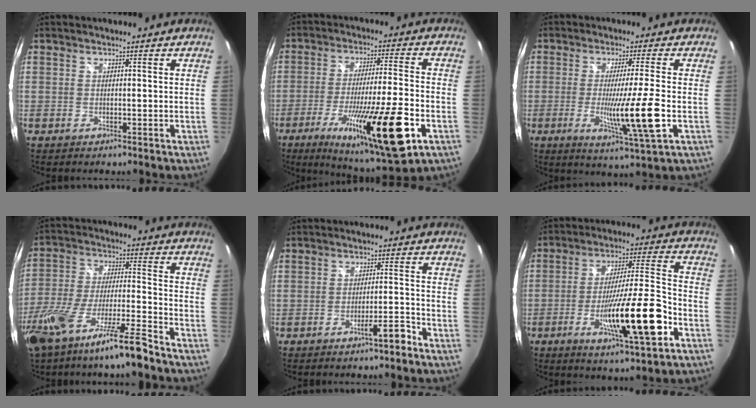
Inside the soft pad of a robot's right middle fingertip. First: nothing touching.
{"total": 21.9, "force": [-9.7, 2.9, 19.4], "torque": [-0.339, -0.050, -0.154]}
{"total": 10.7, "force": [-2.3, -1.4, 10.4], "torque": [-0.174, -0.030, -0.040]}
{"total": 17.6, "force": [-12.9, 1.0, 11.8], "torque": [-0.234, -0.041, -0.225]}
{"total": 3.9, "force": [-2.9, 0.0, 2.5], "torque": [-0.049, 0.000, -0.043]}
{"total": 16.9, "force": [-6.8, 1.5, 15.4], "torque": [-0.272, -0.019, -0.112]}